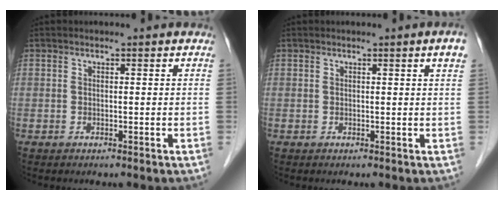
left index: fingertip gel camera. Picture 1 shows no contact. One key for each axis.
{"total": 2.2, "fx": 1.3, "fy": -0.1, "fz": 1.7, "tx": -0.015, "ty": -0.007, "tz": 0.013}